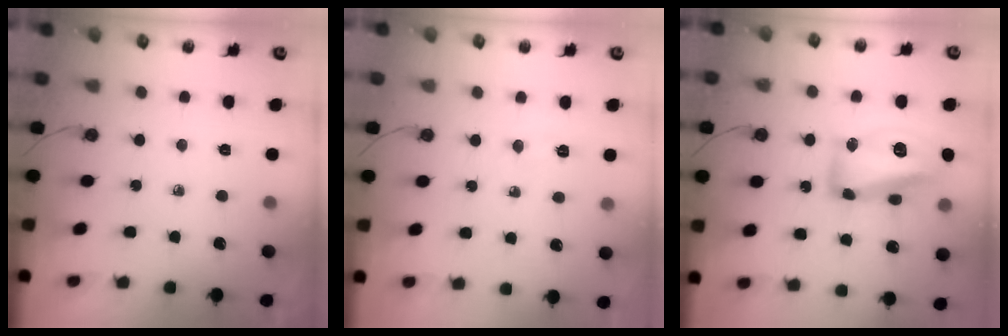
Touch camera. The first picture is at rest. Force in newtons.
{"total": 3.7, "press": 3.6, "slide": 0.5}
{"total": 17.1, "press": 17.1, "slide": 0.9}